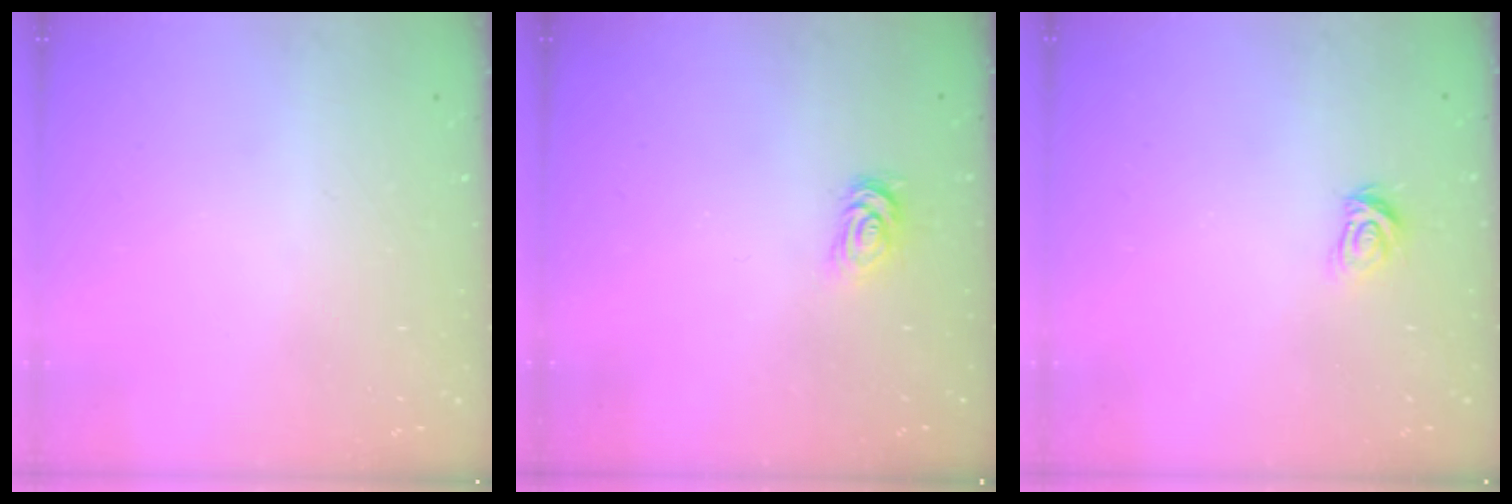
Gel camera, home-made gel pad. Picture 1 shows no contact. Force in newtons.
{"total": 2.6, "press": 2.6, "slide": 0.4}
{"total": 4.9, "press": 4.9, "slide": 0.5}